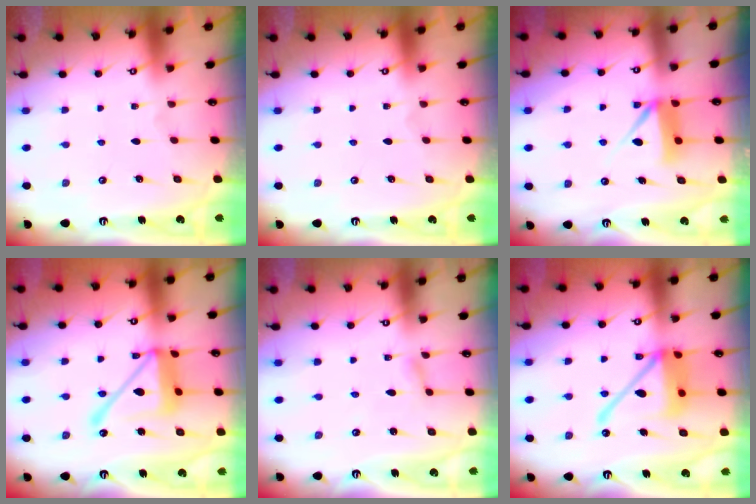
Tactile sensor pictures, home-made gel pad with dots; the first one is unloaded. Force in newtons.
{"total": 0.0}
{"total": 9.3, "press": 9.3, "slide": 0.6}
{"total": 17.0, "press": 16.9, "slide": 1.6}
{"total": 2.0, "press": 1.9, "slide": 0.3}
{"total": 16.4, "press": 16.3, "slide": 1.9}